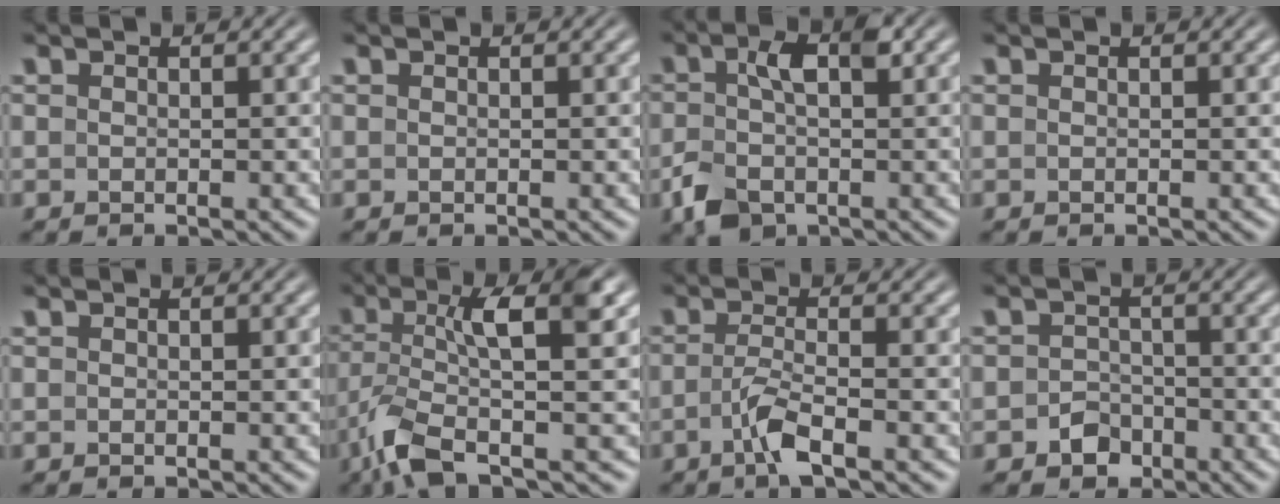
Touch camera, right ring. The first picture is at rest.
{"total": 0.0}
{"total": 4.1, "force": [-1.1, 2.3, 3.3], "torque": [-0.068, -0.008, -0.008]}
{"total": 0.0}
{"total": 0.0}
{"total": 6.5, "force": [-1.9, 1.6, 6.0], "torque": [-0.125, -0.021, -0.012]}
{"total": 3.0, "force": [-1.9, -0.2, 2.4], "torque": [-0.048, -0.012, -0.027]}
{"total": 3.1, "force": [-2.3, 2.0, 0.2], "torque": [0.002, -0.011, -0.036]}